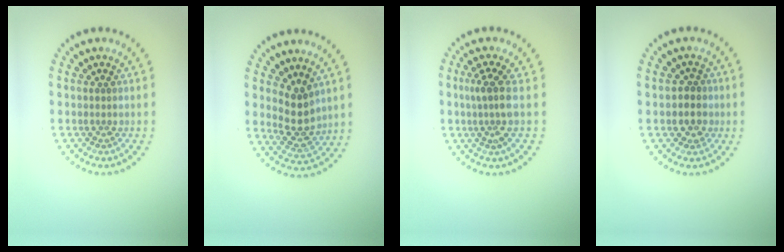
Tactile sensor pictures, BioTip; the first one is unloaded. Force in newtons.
{"total": 3.4, "press": 2.9, "slide": 1.6}
{"total": 2.7, "press": 2.0, "slide": 1.8}
{"total": 2.3, "press": 2.1, "slide": 0.9}